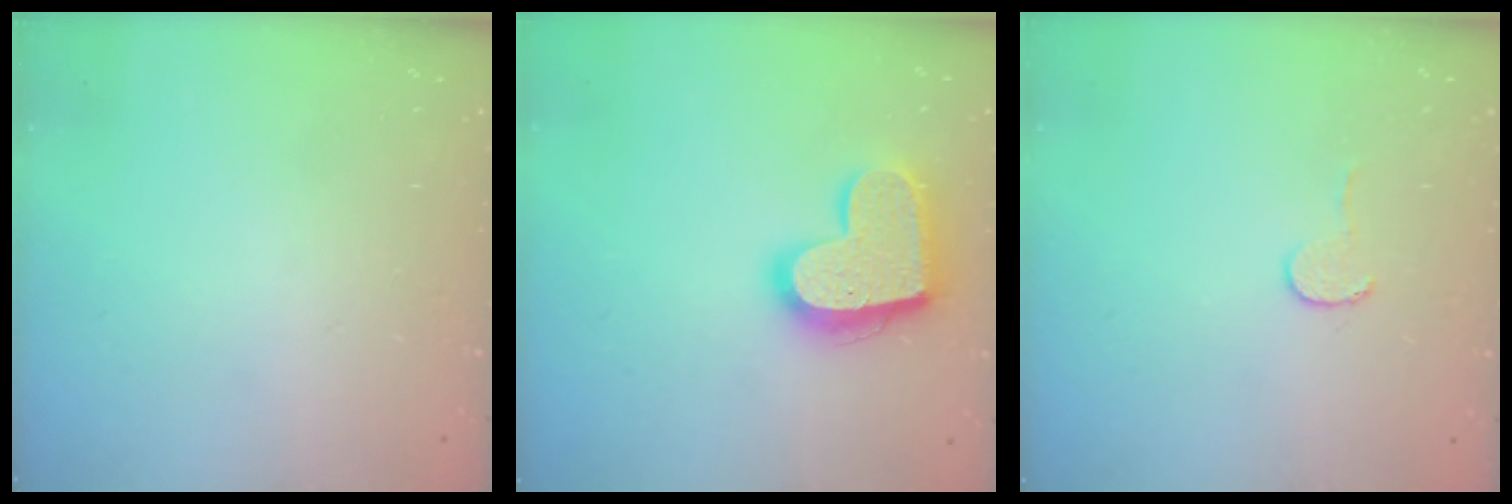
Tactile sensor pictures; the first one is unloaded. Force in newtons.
{"total": 17.6, "press": 17.5, "slide": 1.3}
{"total": 3.7, "press": 3.7, "slide": 0.4}